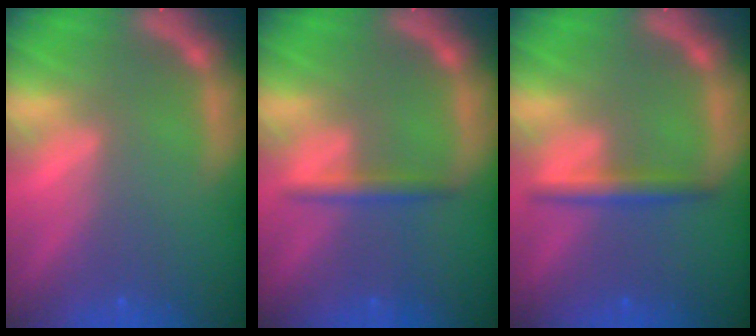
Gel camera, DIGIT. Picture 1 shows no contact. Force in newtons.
{"total": 1.9}
{"total": 2.4}